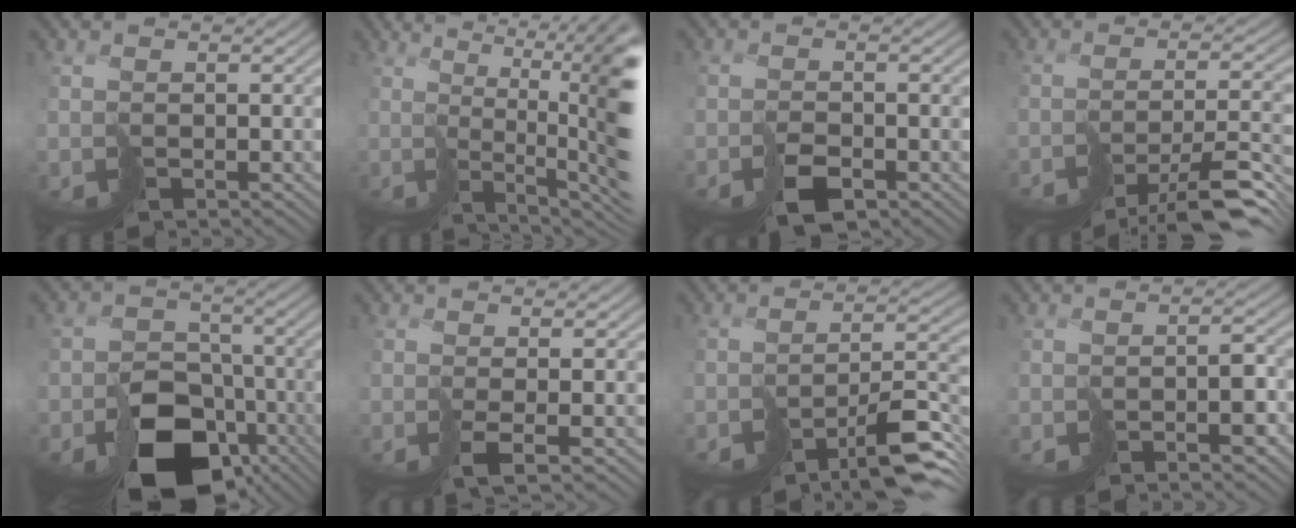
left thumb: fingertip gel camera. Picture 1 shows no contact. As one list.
[{"total": 13.5, "force": [1.1, 3.9, 12.9], "torque": [-0.141, 0.015, 0.026]}, {"total": 2.8, "force": [-1.9, 1.2, 1.7], "torque": [-0.016, 0.004, -0.031]}, {"total": 8.8, "force": [-6.7, 1.3, 5.6], "torque": [-0.080, -0.003, -0.105]}, {"total": 11.8, "force": [-6.7, 8.0, 5.6], "torque": [-0.091, -0.028, -0.107]}, {"total": 2.2, "force": [-0.4, -0.2, 2.2], "torque": [-0.034, 0.002, -0.003]}, {"total": 8.0, "force": [-5.4, 2.1, 5.5], "torque": [-0.065, -0.004, -0.092]}, {"total": 2.6, "force": [-1.9, 0.8, 1.7], "torque": [-0.010, 0.006, -0.030]}]